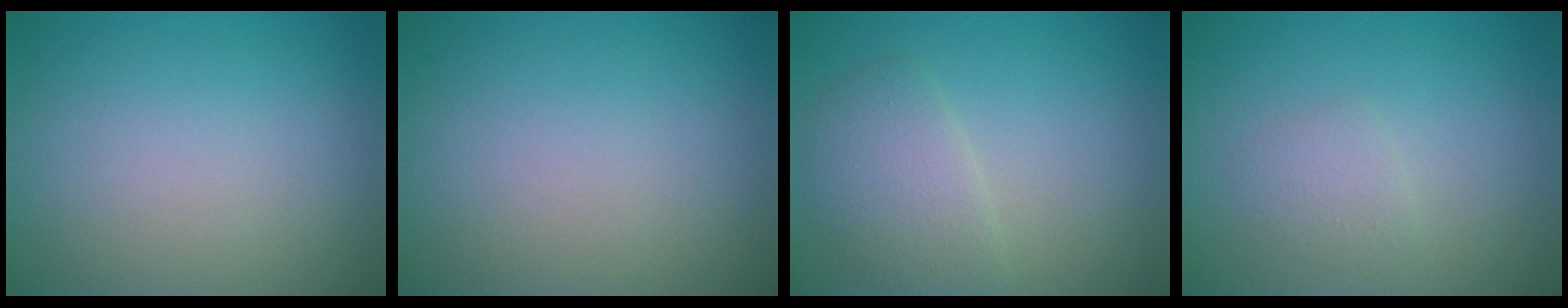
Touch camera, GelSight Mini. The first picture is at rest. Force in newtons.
{"total": 0.0}
{"total": 3.2, "press": 3.2, "slide": 0.2}
{"total": 1.5, "press": 1.5, "slide": 0.0}